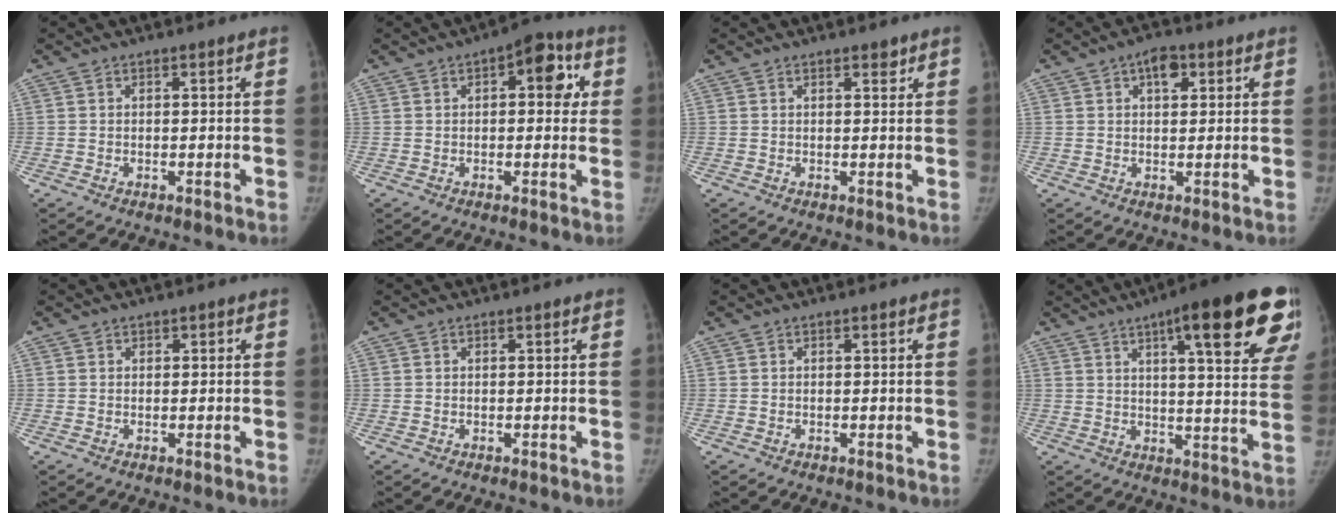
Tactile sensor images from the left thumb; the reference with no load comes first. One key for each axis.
{"total": 8.3, "fx": 2.1, "fy": 4.2, "fz": 6.9, "tx": -0.050, "ty": 0.011, "tz": 0.016}
{"total": 1.3, "fx": 0.9, "fy": 0.5, "fz": 0.7, "tx": -0.003, "ty": -0.005, "tz": 0.012}
{"total": 4.5, "fx": 2.0, "fy": 2.5, "fz": 3.2, "tx": -0.029, "ty": 0.000, "tz": 0.023}
{"total": 0.6, "fx": 0.2, "fy": 0.6, "fz": 0.0, "tx": 0.013, "ty": 0.001, "tz": -0.001}
{"total": 0.0}
{"total": 0.0}
{"total": 23.1, "fx": 12.2, "fy": 5.4, "fz": 18.8, "tx": -0.230, "ty": -0.028, "tz": 0.154}